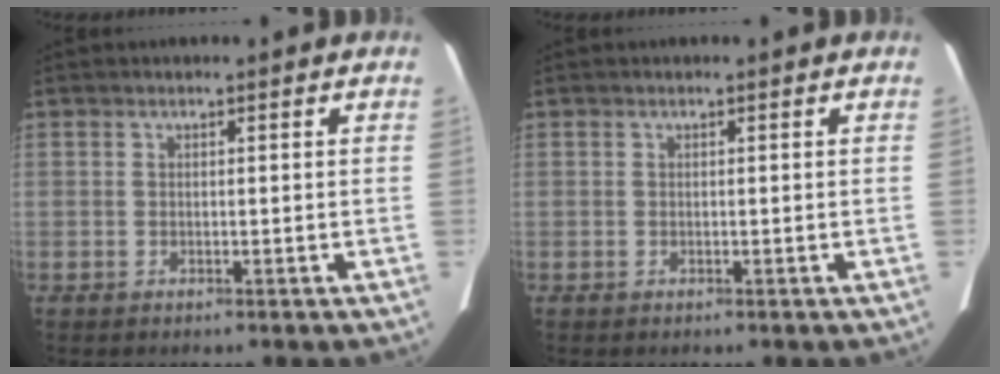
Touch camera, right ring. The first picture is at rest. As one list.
[{"total": 0.0}]